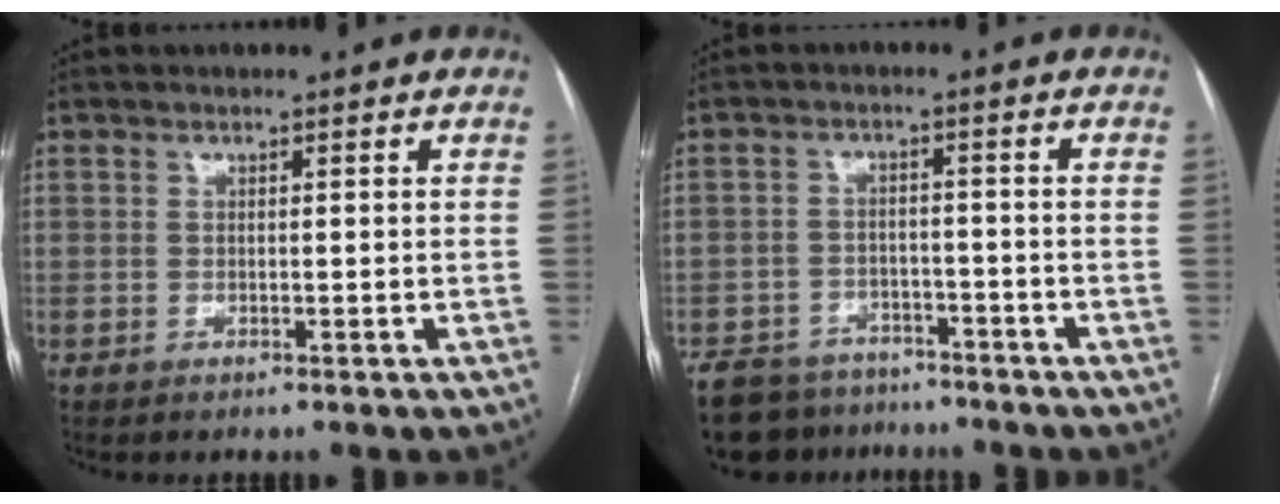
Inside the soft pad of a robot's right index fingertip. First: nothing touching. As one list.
[{"total": 11.3, "force": [-9.2, 5.7, 3.0], "torque": [-0.057, 0.001, -0.133]}]